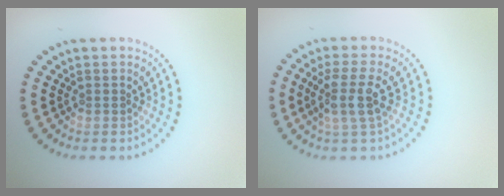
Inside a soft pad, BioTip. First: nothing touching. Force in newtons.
{"total": 3.0, "press": 2.3, "slide": 2.0}